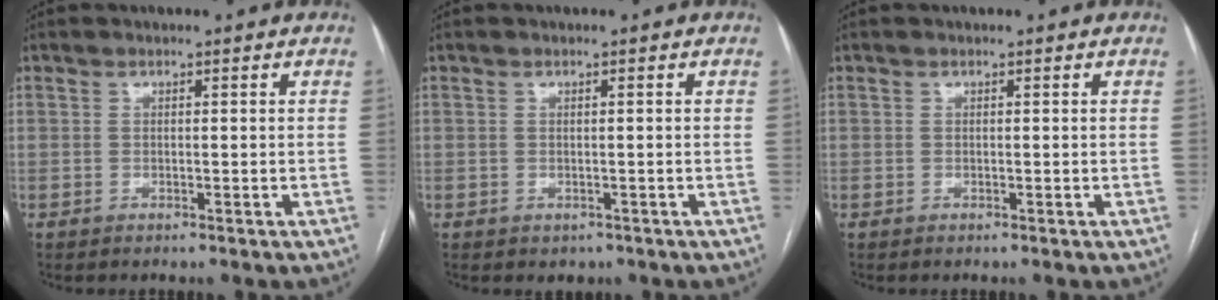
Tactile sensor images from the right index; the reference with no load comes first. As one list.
[{"total": 1.3, "force": [-0.6, 1.0, 0.5], "torque": [-0.005, 0.001, 0.001]}, {"total": 0.0}]